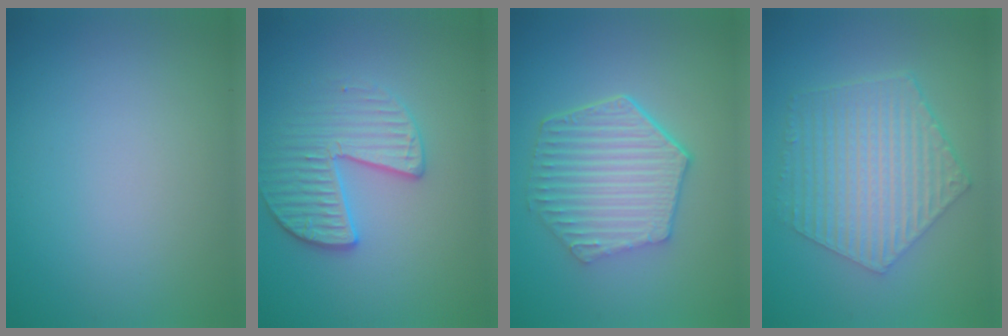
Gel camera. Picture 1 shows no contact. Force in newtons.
{"total": 3.4, "press": 3.3, "slide": 1.0}
{"total": 6.5, "press": 4.8, "slide": 4.3}
{"total": 6.7, "press": 4.9, "slide": 4.6}